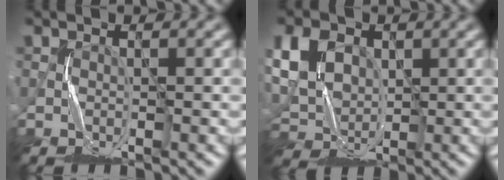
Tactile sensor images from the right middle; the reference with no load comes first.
{"total": 7.1, "force": [2.1, 5.3, 4.4], "torque": [-0.118, 0.016, 0.031]}